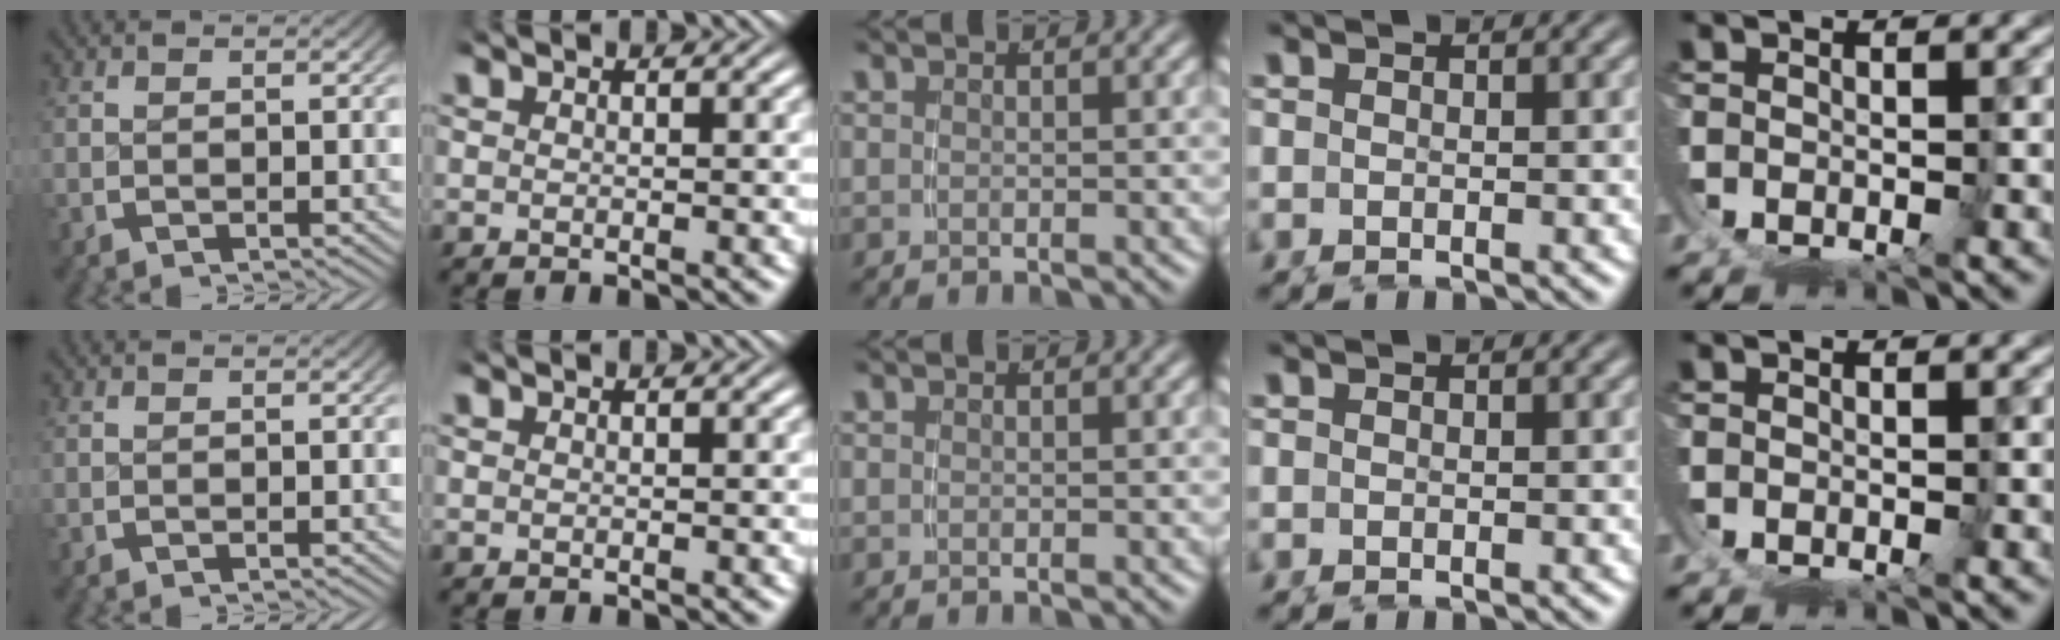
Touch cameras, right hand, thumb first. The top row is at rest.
{}